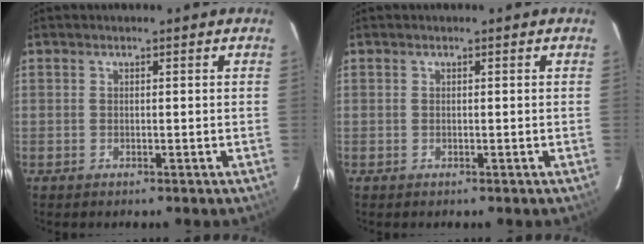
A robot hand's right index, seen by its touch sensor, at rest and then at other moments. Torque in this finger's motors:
{"motor_torque": [0.00, 0.00, 0.04, 0.00]}